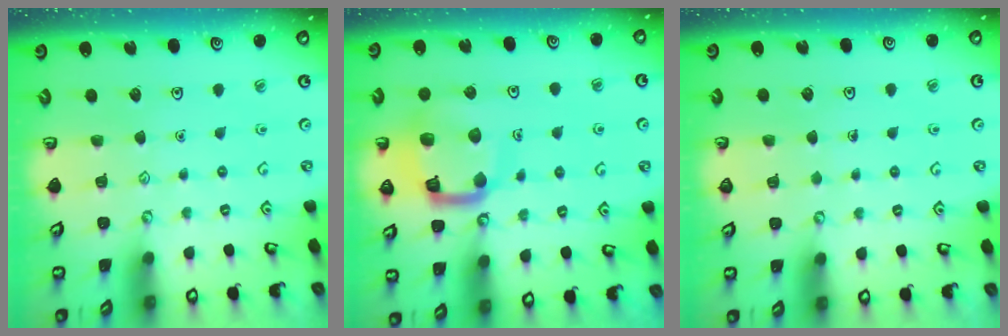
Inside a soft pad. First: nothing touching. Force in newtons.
{"total": 13.5, "press": 13.4, "slide": 1.3}
{"total": 0.8, "press": 0.8, "slide": 0.3}